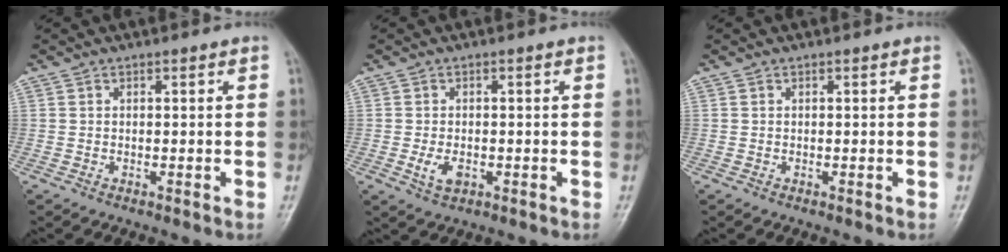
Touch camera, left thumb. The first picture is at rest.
{"total": 3.3, "force": [-0.8, 2.0, 2.5], "torque": [-0.047, -0.003, -0.012]}
{"total": 0.0}